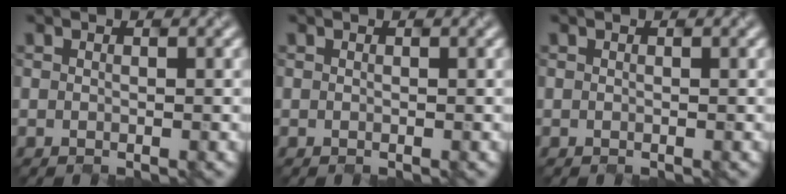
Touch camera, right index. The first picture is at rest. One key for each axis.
{"total": 0.0}
{"total": 0.0}